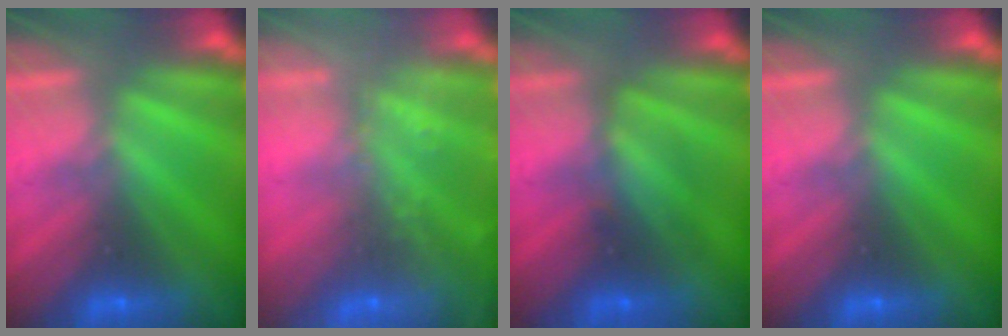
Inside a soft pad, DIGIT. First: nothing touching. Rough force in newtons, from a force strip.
{"total": 7.5}
{"total": 2.4}
{"total": 0.0}